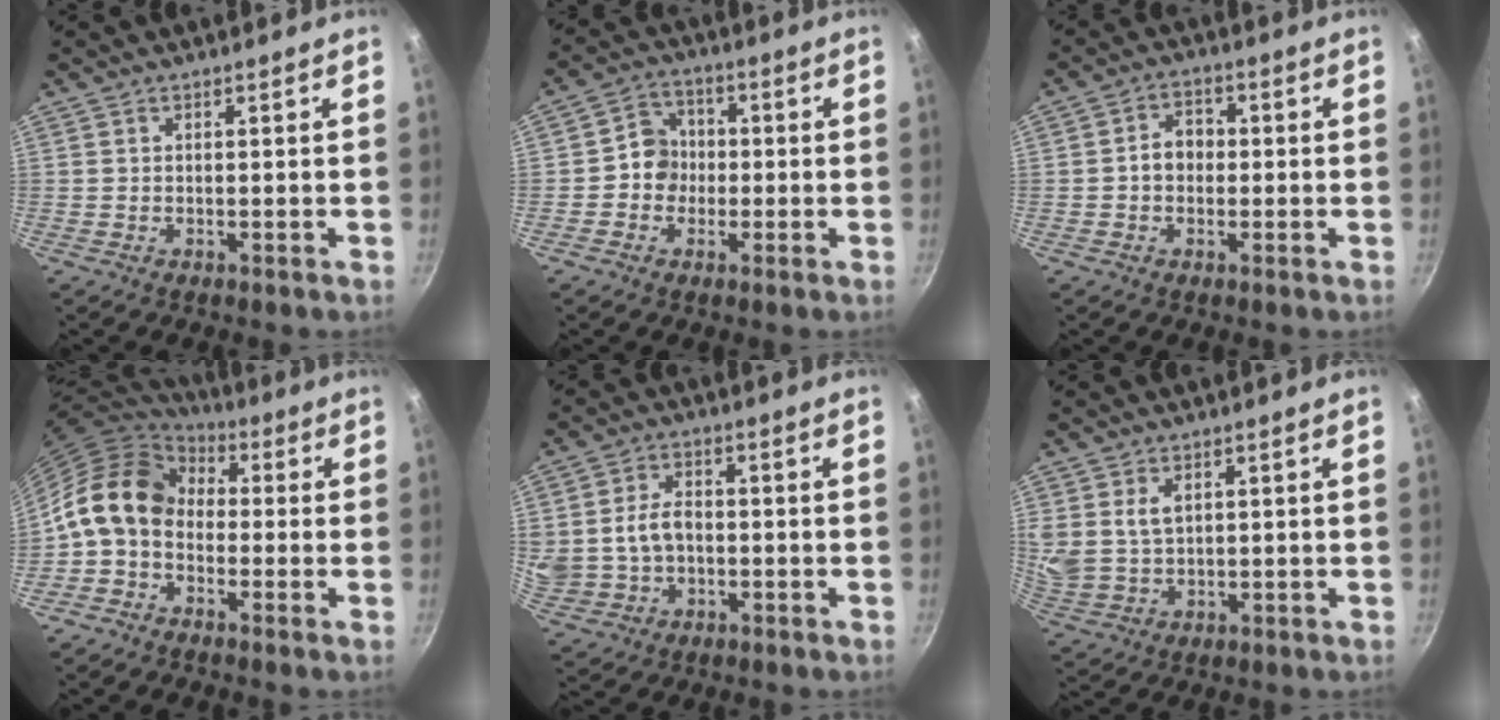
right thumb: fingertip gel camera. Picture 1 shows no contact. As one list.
[{"total": 1.1, "force": [0.0, 0.9, 0.6], "torque": [-0.010, 0.004, -0.001]}, {"total": 4.8, "force": [-0.3, 3.9, 2.8], "torque": [-0.017, 0.016, -0.011]}, {"total": 12.6, "force": [-1.0, 9.5, 8.2], "torque": [-0.126, 0.043, -0.043]}, {"total": 10.8, "force": [-0.1, 8.4, 6.8], "torque": [-0.125, 0.021, 0.006]}, {"total": 6.5, "force": [2.2, 4.4, 4.2], "torque": [-0.076, -0.014, 0.053]}]